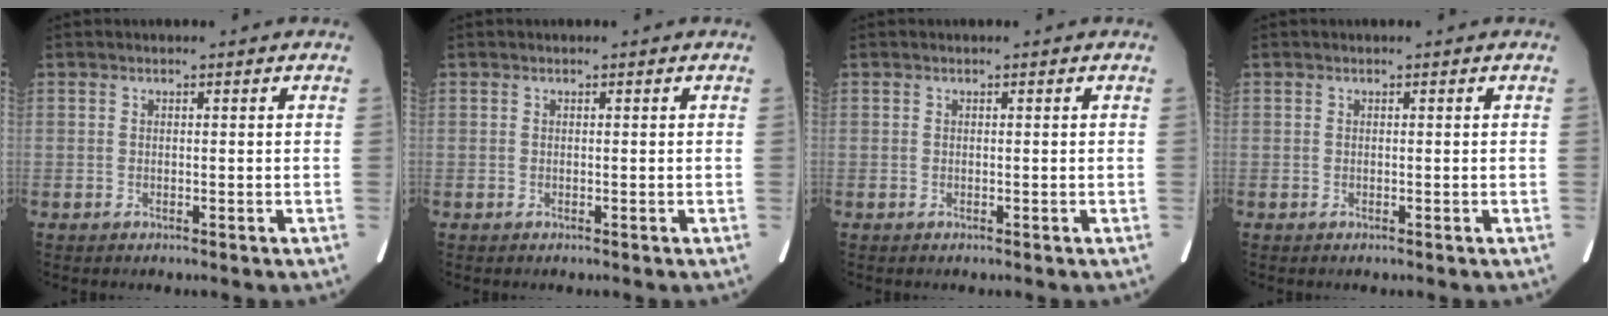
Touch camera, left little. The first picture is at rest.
{"total": 0.0}
{"total": 0.0}
{"total": 0.0}